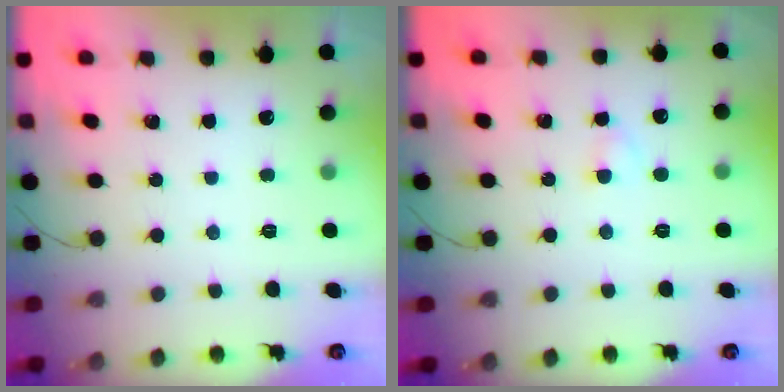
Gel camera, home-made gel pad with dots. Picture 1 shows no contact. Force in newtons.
{"total": 1.9, "press": 1.7, "slide": 0.9}